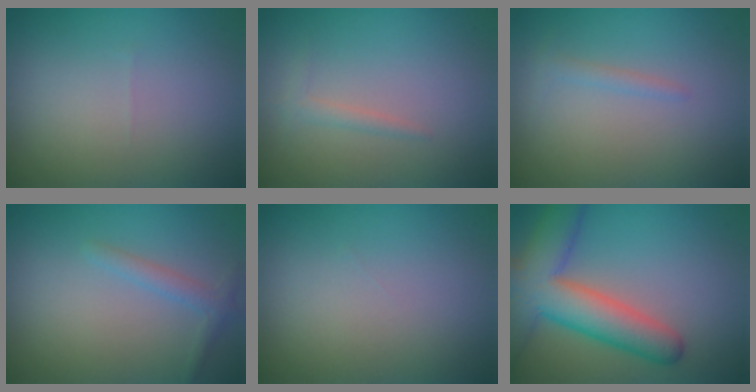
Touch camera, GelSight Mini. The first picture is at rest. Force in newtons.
{"total": 1.0, "press": 1.0, "slide": 0.1}
{"total": 0.9, "press": 0.9, "slide": 0.1}
{"total": 1.4, "press": 1.4, "slide": 0.1}
{"total": 0.0}
{"total": 8.3, "press": 8.3, "slide": 0.5}